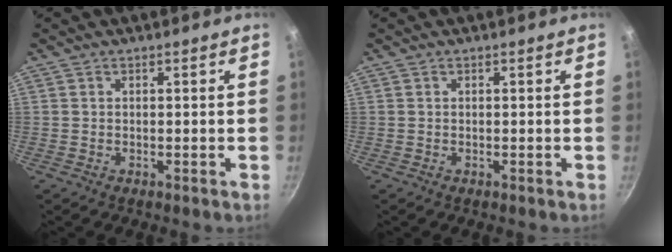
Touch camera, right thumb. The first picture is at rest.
{"total": 0.0}